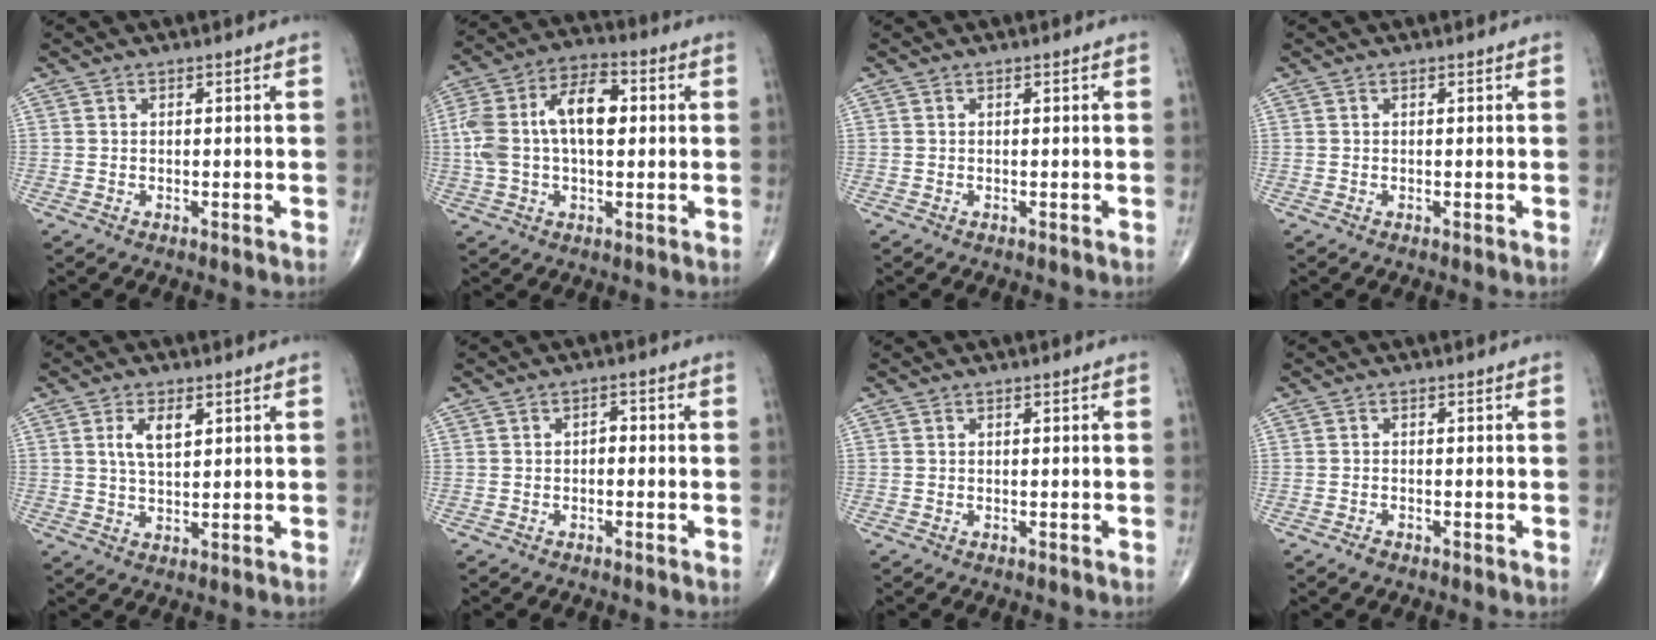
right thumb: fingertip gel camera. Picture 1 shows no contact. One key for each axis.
{"total": 15.4, "fx": 1.6, "fy": 8.5, "fz": 12.8, "tx": -0.252, "ty": 0.038, "tz": 0.024}
{"total": 0.0}
{"total": 0.0}
{"total": 5.0, "fx": 1.8, "fy": 2.3, "fz": 4.0, "tx": -0.071, "ty": -0.006, "tz": 0.036}
{"total": 1.7, "fx": -0.3, "fy": 1.1, "fz": 1.3, "tx": -0.009, "ty": 0.011, "tz": -0.012}
{"total": 0.0}
{"total": 1.1, "fx": -0.8, "fy": 0.6, "fz": 0.5, "tx": -0.011, "ty": 0.001, "tz": -0.015}